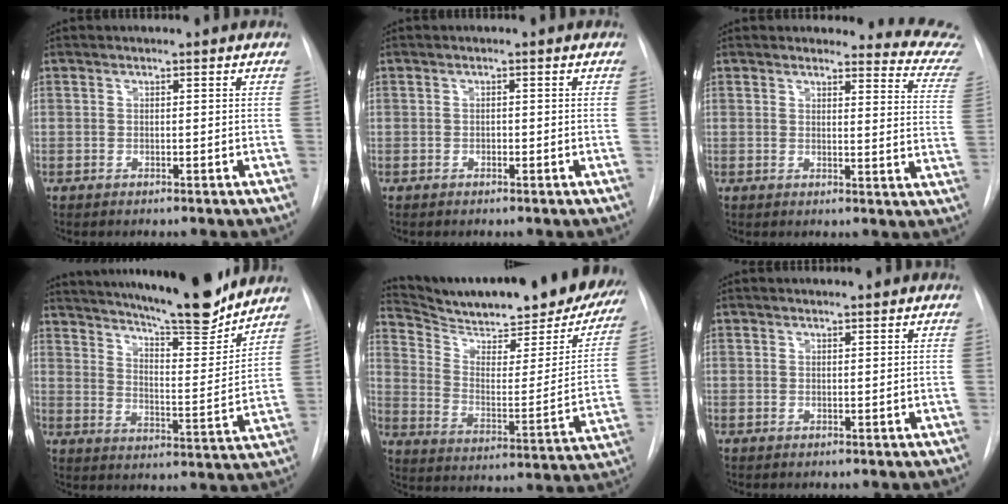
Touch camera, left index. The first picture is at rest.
{"total": 1.3, "force": [-1.3, 0.2, 0.0], "torque": [0.003, -0.004, -0.022]}
{"total": 9.9, "force": [9.9, 0.3, -0.1], "torque": [0.032, -0.116, 0.067]}
{"total": 20.0, "force": [17.6, 2.1, 9.4], "torque": [-0.155, -0.038, 0.246]}
{"total": 27.9, "force": [23.6, 5.7, 13.7], "torque": [-0.214, -0.075, 0.310]}
{"total": 0.0}